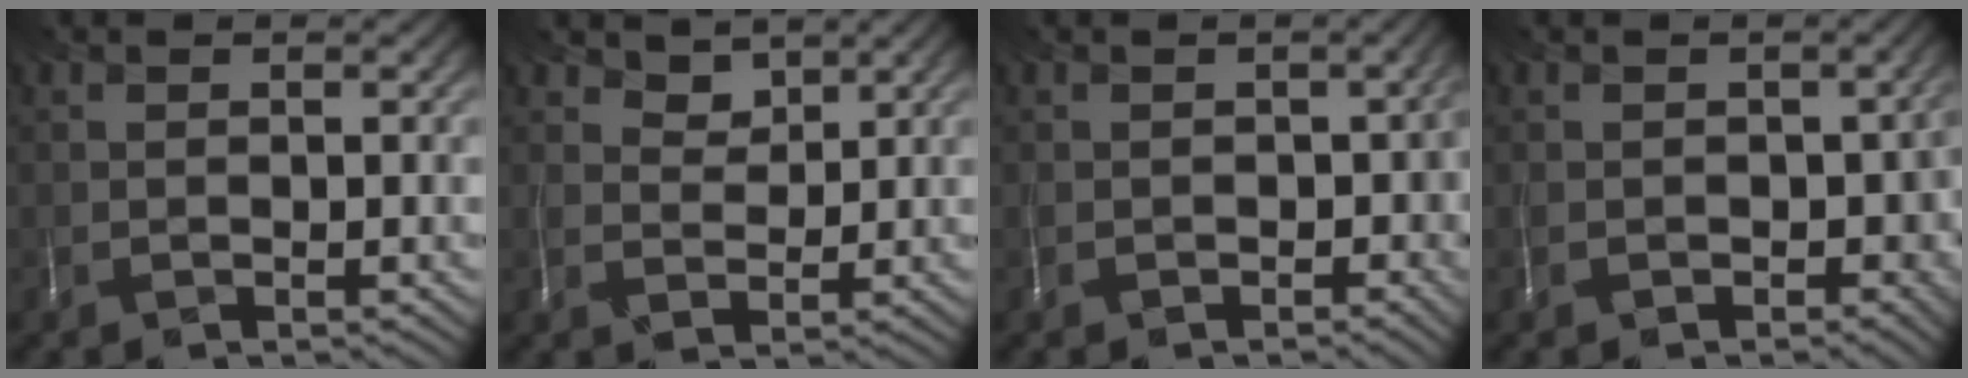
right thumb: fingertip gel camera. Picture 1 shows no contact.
{"total": 2.5, "force": [1.9, 1.5, -0.4], "torque": [-0.002, -0.011, 0.045]}
{"total": 3.8, "force": [-1.8, 2.7, 2.0], "torque": [-0.030, -0.015, -0.027]}
{"total": 4.8, "force": [-2.1, 3.2, 2.9], "torque": [-0.045, -0.018, -0.029]}